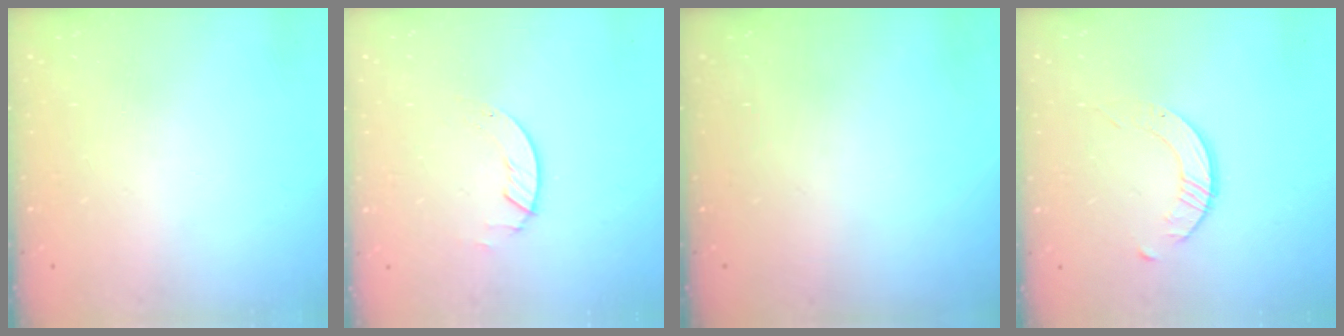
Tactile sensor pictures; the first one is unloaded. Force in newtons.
{"total": 1.3, "press": 1.2, "slide": 0.1}
{"total": 0.0}
{"total": 1.6, "press": 1.6, "slide": 0.2}